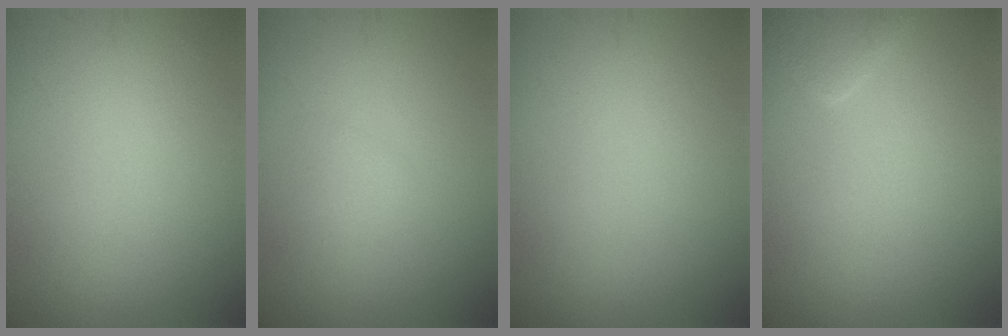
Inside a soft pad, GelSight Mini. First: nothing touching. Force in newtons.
{"total": 1.0, "press": 1.0, "slide": 0.1}
{"total": 0.0}
{"total": 1.5, "press": 1.5, "slide": 0.1}